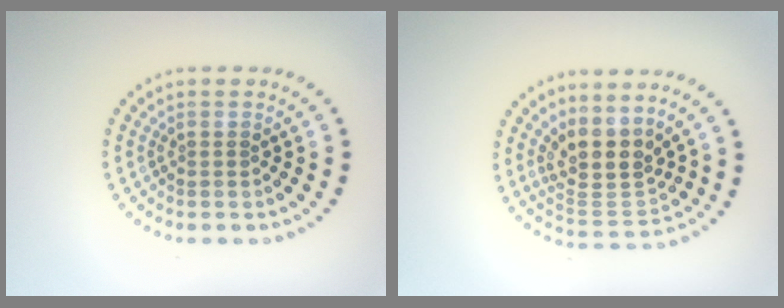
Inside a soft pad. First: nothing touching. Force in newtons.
{"total": 4.3, "press": 3.6, "slide": 2.3}